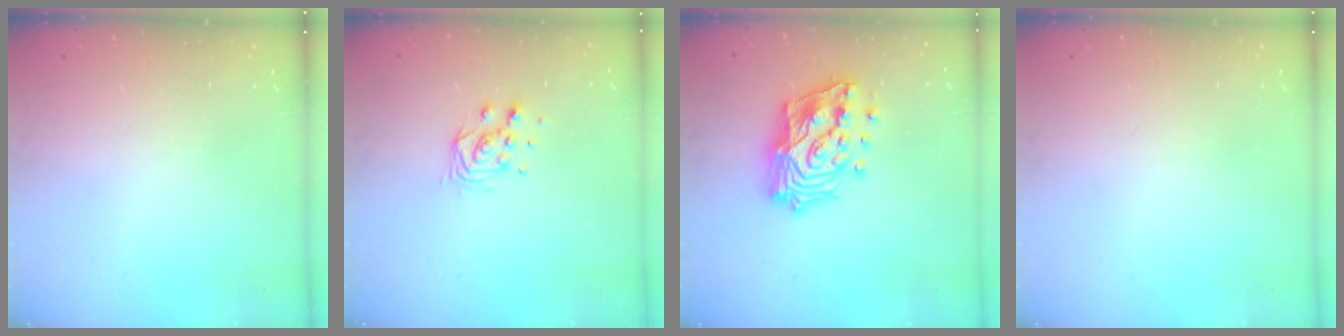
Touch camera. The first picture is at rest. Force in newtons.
{"total": 7.0, "press": 7.0, "slide": 0.5}
{"total": 20.1, "press": 19.9, "slide": 3.0}
{"total": 0.0}